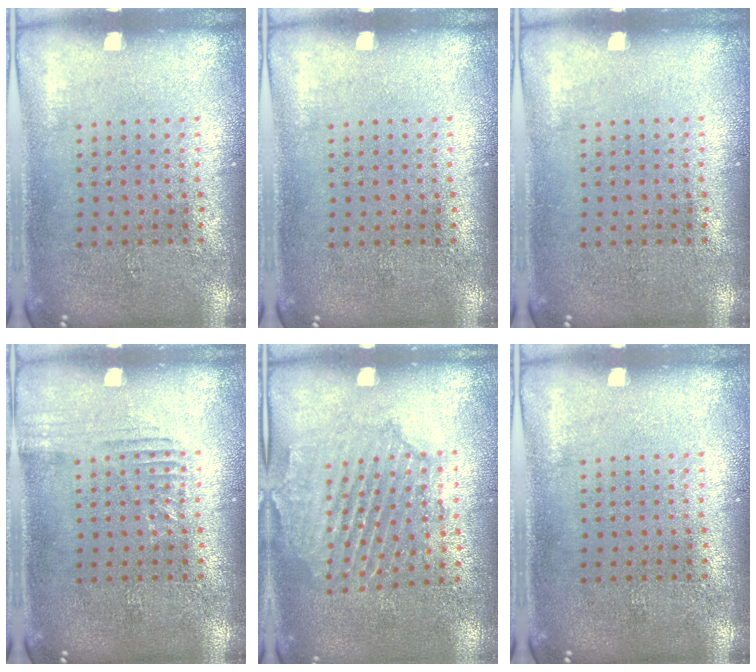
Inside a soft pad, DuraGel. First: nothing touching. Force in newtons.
{"total": 0.0}
{"total": 0.0}
{"total": 1.2, "press": 1.2, "slide": 0.1}
{"total": 1.6, "press": 1.6, "slide": 0.2}
{"total": 0.0}